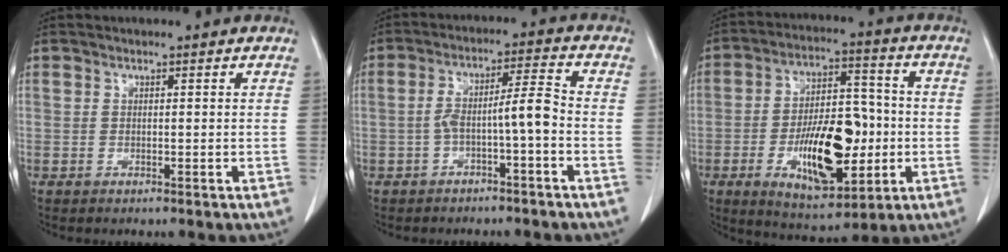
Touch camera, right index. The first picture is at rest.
{"total": 6.2, "force": [-2.1, 0.4, 5.8], "torque": [-0.107, 0.029, -0.031]}
{"total": 16.2, "force": [-3.6, 6.6, 14.4], "torque": [-0.248, 0.010, -0.051]}